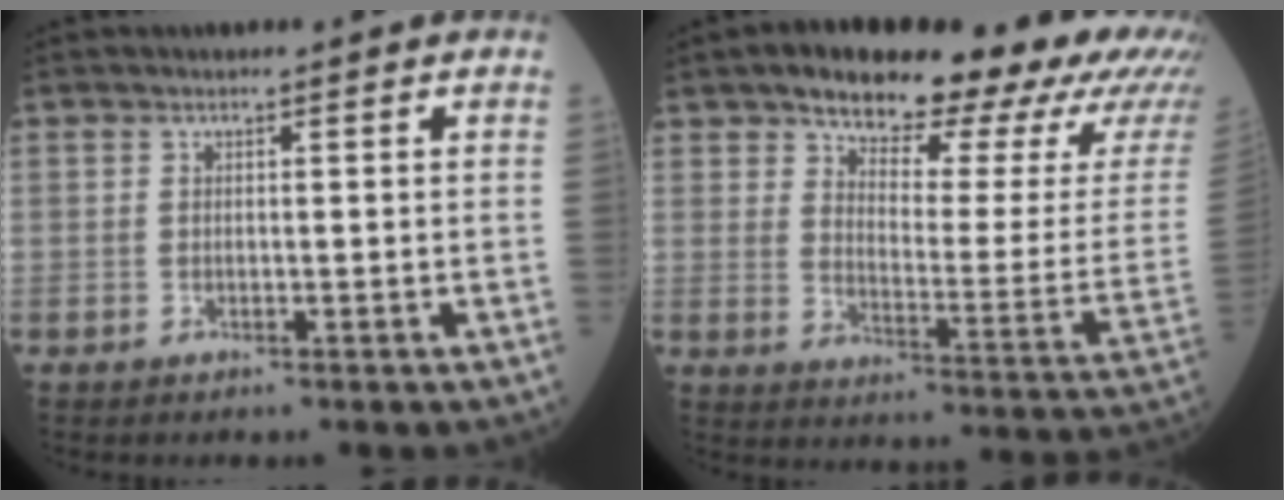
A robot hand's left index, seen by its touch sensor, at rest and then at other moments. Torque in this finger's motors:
{"motor_torque": [0.58, -1.13, 1.05, 0.17]}